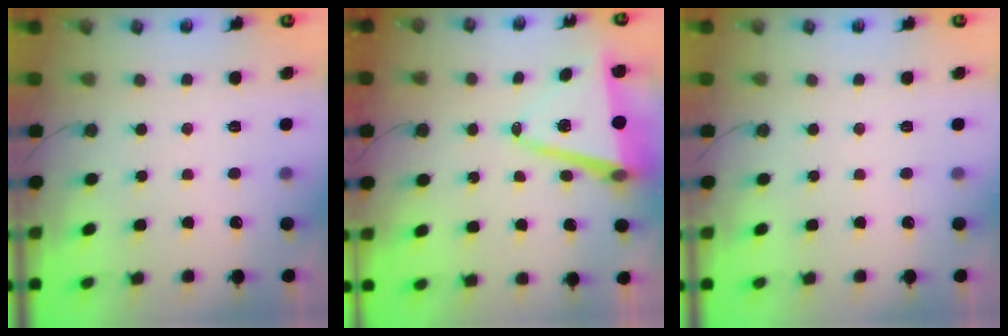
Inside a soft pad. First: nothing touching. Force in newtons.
{"total": 11.8, "press": 11.4, "slide": 2.9}
{"total": 0.0}